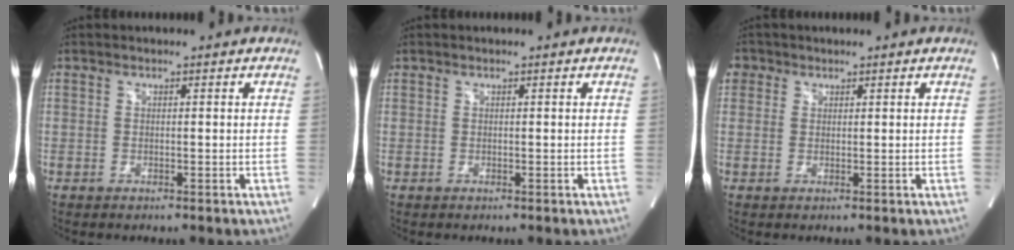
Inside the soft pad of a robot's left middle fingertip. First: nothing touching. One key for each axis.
{"total": 0.0}
{"total": 2.9, "fx": 1.3, "fy": 2.6, "fz": 0.4, "tx": 0.000, "ty": 0.013, "tz": 0.022}